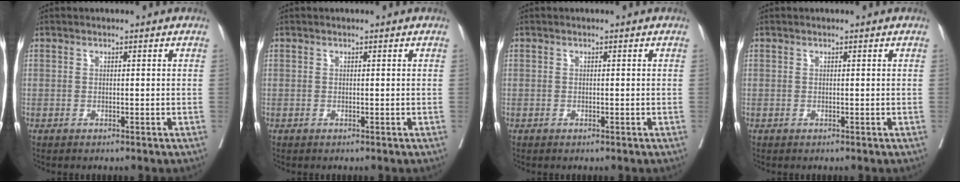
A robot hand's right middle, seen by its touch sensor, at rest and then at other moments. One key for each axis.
{"total": 0.0}
{"total": 0.0}
{"total": 0.0}